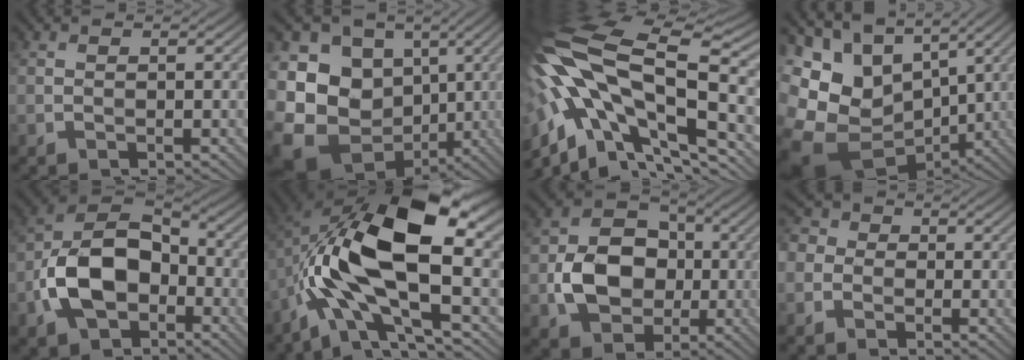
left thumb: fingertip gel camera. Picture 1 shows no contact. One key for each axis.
{"total": 18.1, "fx": -1.9, "fy": 15.2, "fz": 9.6, "tx": -0.241, "ty": -0.009, "tz": -0.024}
{"total": 19.6, "fx": -2.1, "fy": 8.7, "fz": 17.4, "tx": -0.366, "ty": -0.003, "tz": -0.040}
{"total": 16.2, "fx": -0.4, "fy": 12.0, "fz": 10.8, "tx": -0.254, "ty": -0.020, "tz": 0.026}
{"total": 12.6, "fx": -3.9, "fy": 8.2, "fz": 8.8, "tx": -0.188, "ty": -0.009, "tz": -0.085}
{"total": 17.1, "fx": -0.9, "fy": 7.5, "fz": 15.3, "tx": -0.299, "ty": 0.016, "tz": -0.020}
{"total": 9.4, "fx": -1.4, "fy": 7.5, "fz": 5.6, "tx": -0.112, "ty": -0.003, "tz": -0.035}
{"total": 4.3, "fx": -1.3, "fy": 3.8, "fz": 1.7, "tx": -0.046, "ty": 0.004, "tz": -0.044}